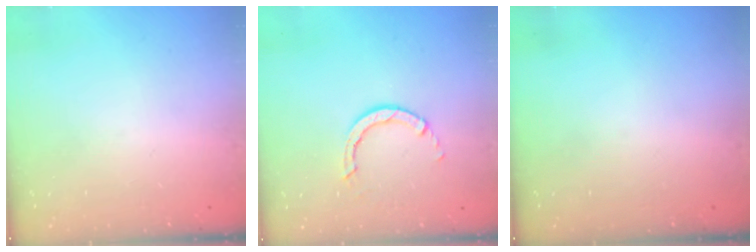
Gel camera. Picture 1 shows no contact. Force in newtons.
{"total": 2.8, "press": 2.8, "slide": 0.2}
{"total": 0.0}